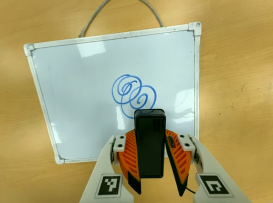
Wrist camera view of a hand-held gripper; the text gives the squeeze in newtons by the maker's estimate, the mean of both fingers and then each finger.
{"total": 6.5, "left": 6.0, "right": 6.9}